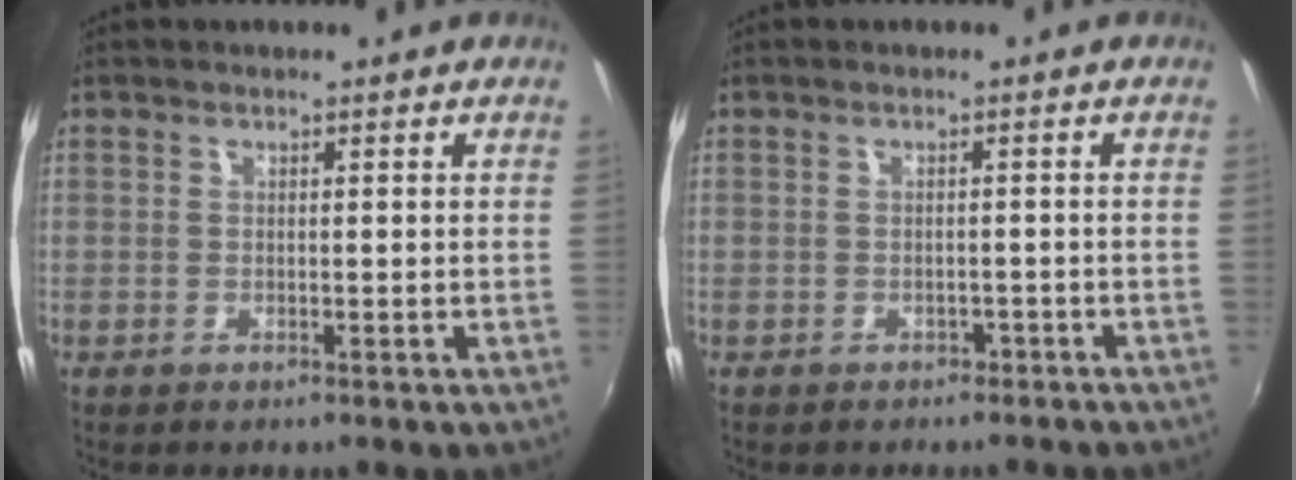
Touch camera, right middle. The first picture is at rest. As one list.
[{"total": 3.1, "force": [-2.5, 1.7, 0.7], "torque": [-0.012, -0.002, -0.027]}]